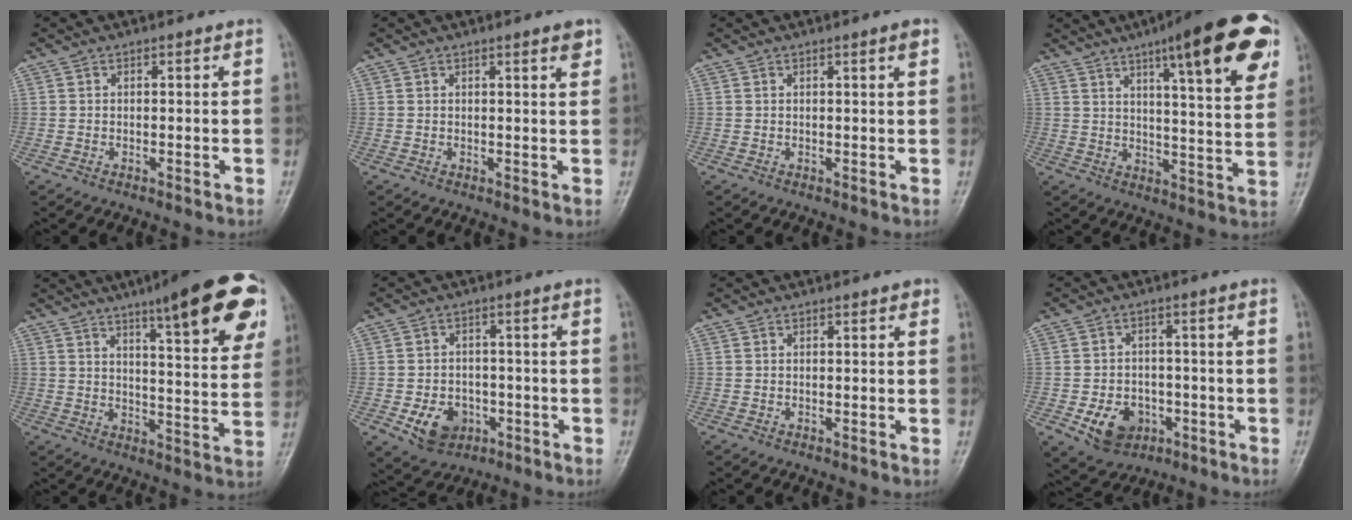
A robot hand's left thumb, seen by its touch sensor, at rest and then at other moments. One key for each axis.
{"total": 2.2, "fx": 1.4, "fy": 0.3, "fz": 1.7, "tx": -0.021, "ty": -0.007, "tz": 0.017}
{"total": 1.5, "fx": 0.8, "fy": 0.0, "fz": 1.3, "tx": -0.018, "ty": -0.003, "tz": 0.011}
{"total": 20.8, "fx": 10.8, "fy": 4.4, "fz": 17.2, "tx": -0.211, "ty": -0.025, "tz": 0.147}
{"total": 19.5, "fx": 10.8, "fy": 4.4, "fz": 15.7, "tx": -0.180, "ty": -0.033, "tz": 0.146}
{"total": 7.6, "fx": -2.8, "fy": 5.8, "fz": 4.0, "tx": -0.043, "ty": 0.015, "tz": -0.037}
{"total": 0.7, "fx": 0.4, "fy": 0.3, "fz": 0.5, "tx": -0.008, "ty": 0.000, "tz": 0.002}
{"total": 8.2, "fx": -3.0, "fy": 6.3, "fz": 4.3, "tx": -0.047, "ty": 0.017, "tz": -0.040}